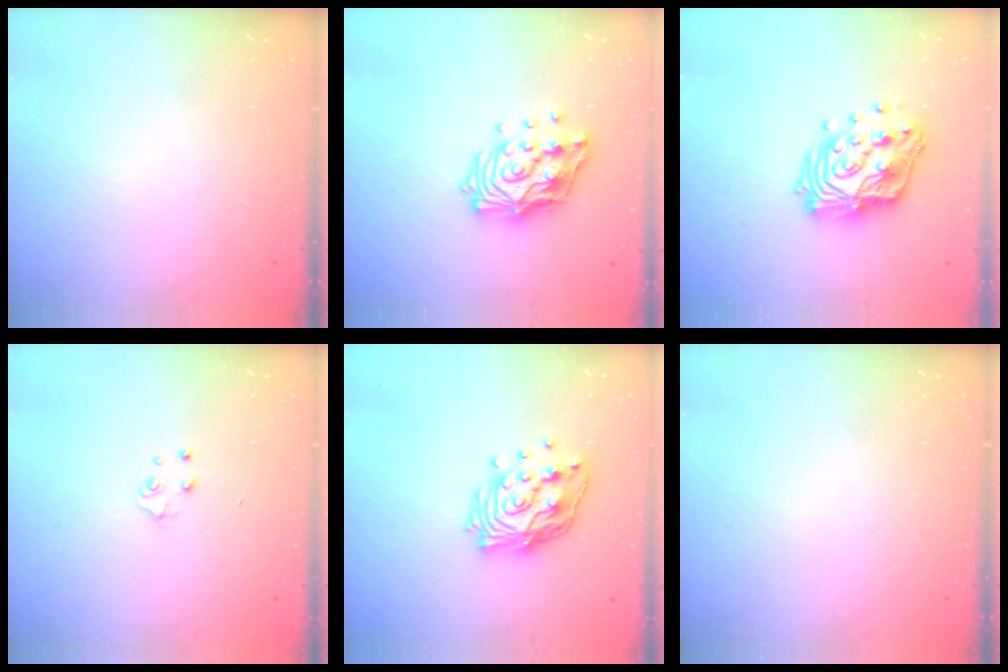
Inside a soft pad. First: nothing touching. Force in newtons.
{"total": 15.4, "press": 15.3, "slide": 2.1}
{"total": 15.9, "press": 15.9, "slide": 1.0}
{"total": 4.0, "press": 4.0, "slide": 0.5}
{"total": 14.8, "press": 14.8, "slide": 1.2}
{"total": 0.0}